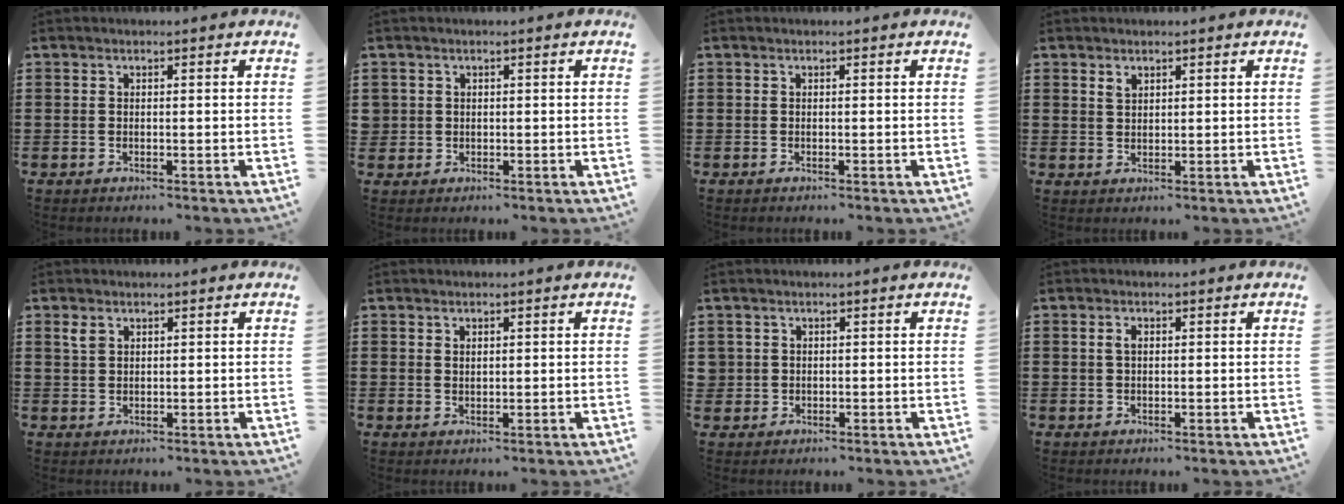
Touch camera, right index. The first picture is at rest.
{"total": 1.3, "force": [0.1, 1.2, 0.0], "torque": [-0.004, 0.007, 0.000]}
{"total": 0.0}
{"total": 1.4, "force": [1.1, 0.8, 0.5], "torque": [-0.011, 0.003, 0.021]}
{"total": 2.0, "force": [1.3, 1.2, 1.0], "torque": [-0.024, 0.003, 0.024]}
{"total": 1.0, "force": [0.8, 0.5, 0.2], "torque": [-0.005, 0.004, 0.015]}
{"total": 1.4, "force": [0.2, 1.4, 0.0], "torque": [-0.004, 0.008, 0.002]}
{"total": 1.4, "force": [0.3, 0.8, 1.2], "torque": [-0.025, 0.006, 0.004]}